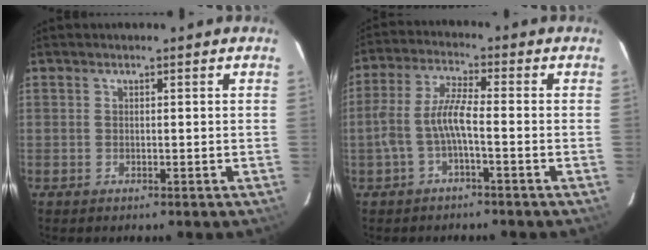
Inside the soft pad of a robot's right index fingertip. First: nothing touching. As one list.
[{"total": 6.1, "force": [-2.2, 0.9, 5.6], "torque": [-0.128, 0.010, -0.039]}]